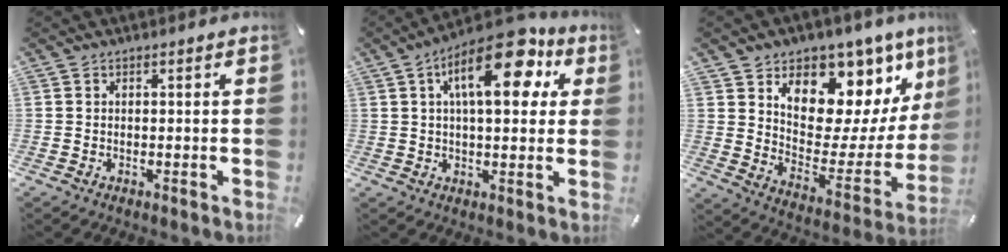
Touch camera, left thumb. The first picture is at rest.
{"total": 17.6, "force": [7.3, 7.8, 14.0], "torque": [-0.217, -0.022, 0.113]}
{"total": 11.4, "force": [6.7, 8.1, 4.4], "torque": [-0.049, -0.093, 0.112]}